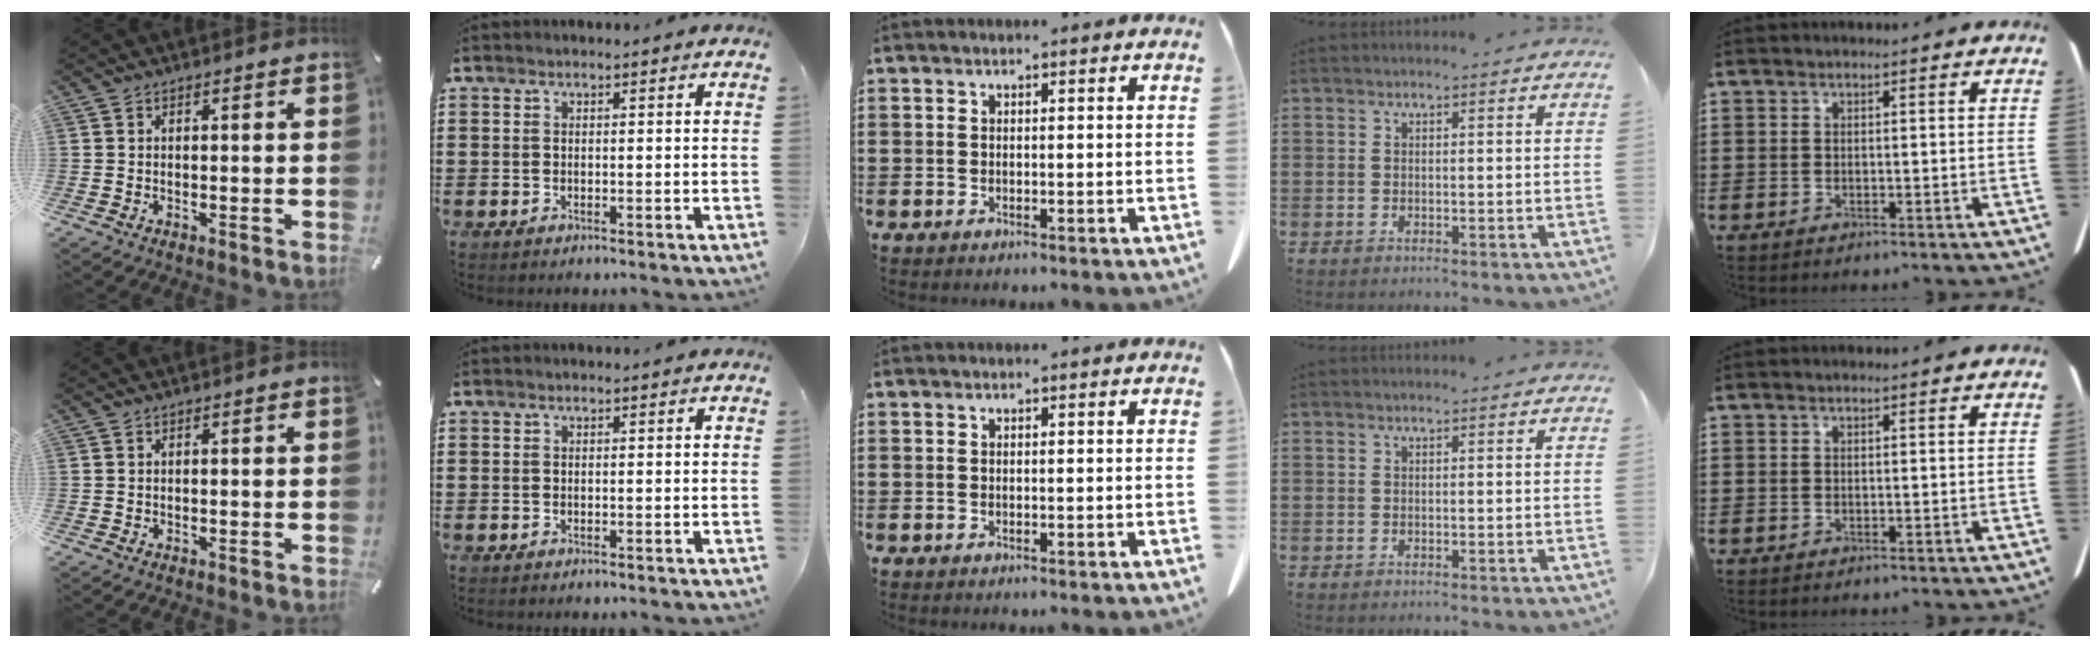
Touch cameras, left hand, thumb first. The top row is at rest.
{}